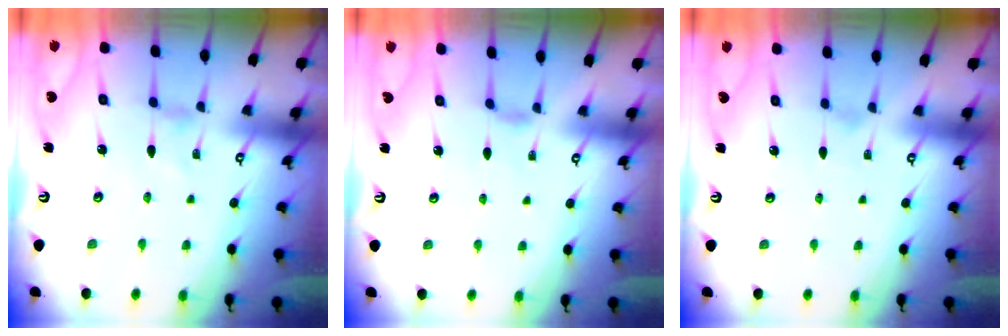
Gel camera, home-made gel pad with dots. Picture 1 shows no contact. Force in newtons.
{"total": 2.4, "press": 2.3, "slide": 0.5}
{"total": 0.0}